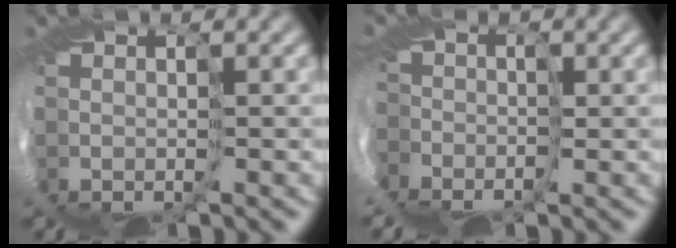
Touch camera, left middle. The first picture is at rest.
{"total": 9.5, "force": [-5.5, 6.8, 3.7], "torque": [-0.093, -0.019, -0.083]}